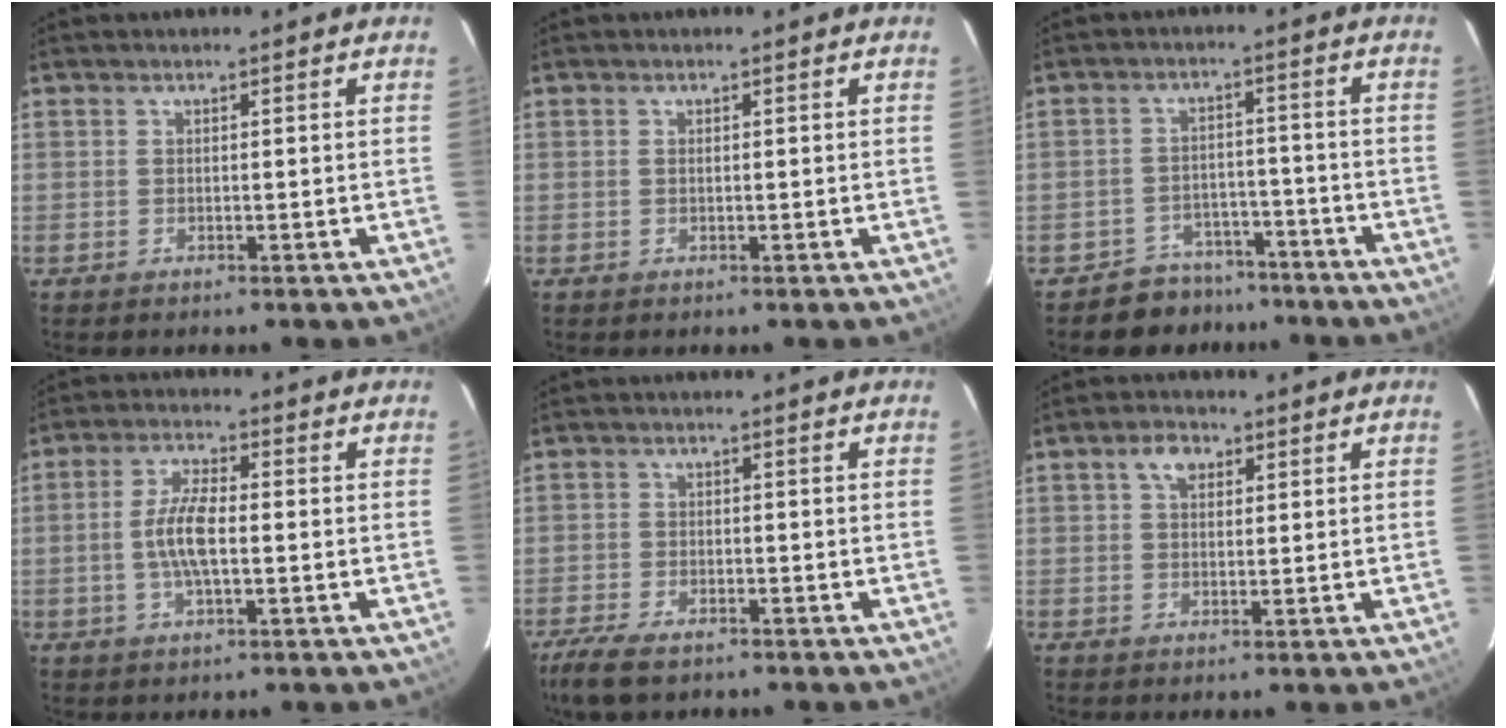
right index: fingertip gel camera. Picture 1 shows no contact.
{"total": 0.0}
{"total": 7.0, "force": [-5.7, 4.2, 0.1], "torque": [-0.010, 0.029, -0.079]}
{"total": 6.6, "force": [-0.9, 1.8, 6.2], "torque": [-0.128, 0.006, -0.020]}
{"total": 7.0, "force": [-5.3, 2.5, 3.8], "torque": [-0.109, -0.021, -0.100]}
{"total": 3.5, "force": [1.5, 2.4, 2.2], "torque": [-0.034, 0.012, 0.025]}